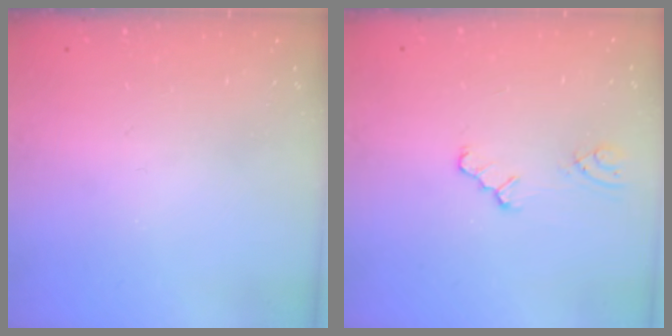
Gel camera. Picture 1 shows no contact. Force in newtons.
{"total": 1.6, "press": 1.6, "slide": 0.2}